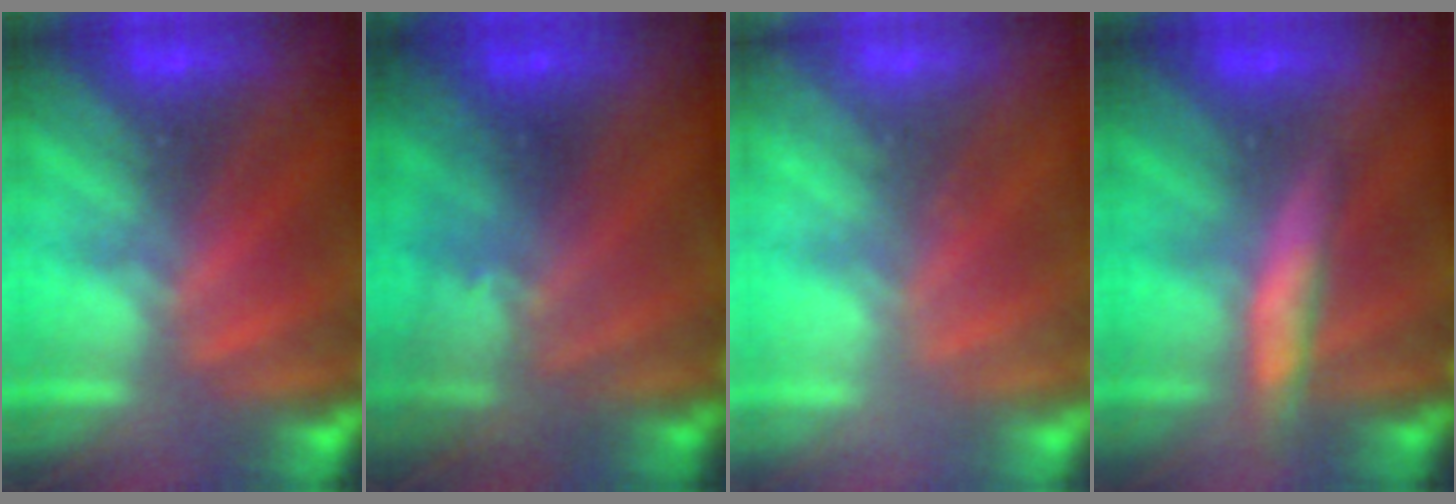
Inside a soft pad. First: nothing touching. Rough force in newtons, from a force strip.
{"total": 2.9}
{"total": 2.3}
{"total": 9.1}